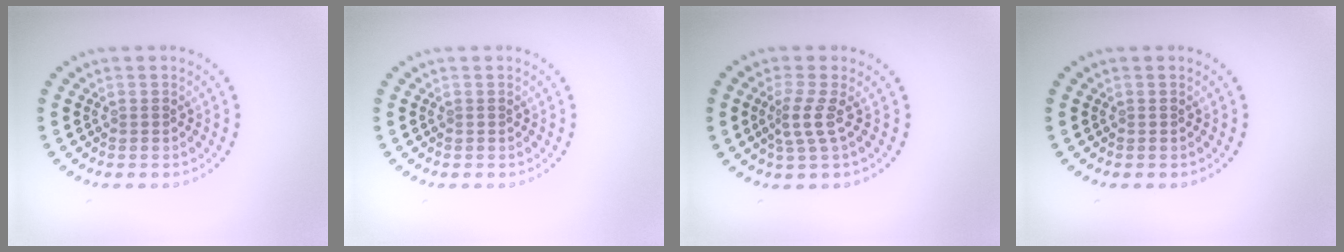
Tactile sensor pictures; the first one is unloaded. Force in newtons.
{"total": 0.0}
{"total": 2.3, "press": 1.5, "slide": 1.7}
{"total": 0.0}